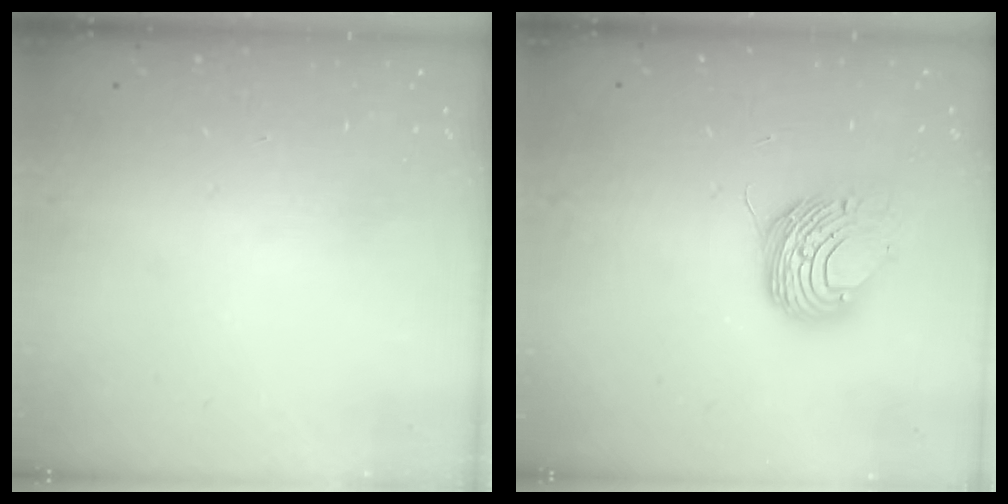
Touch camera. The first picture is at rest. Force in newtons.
{"total": 8.9, "press": 8.9, "slide": 0.5}